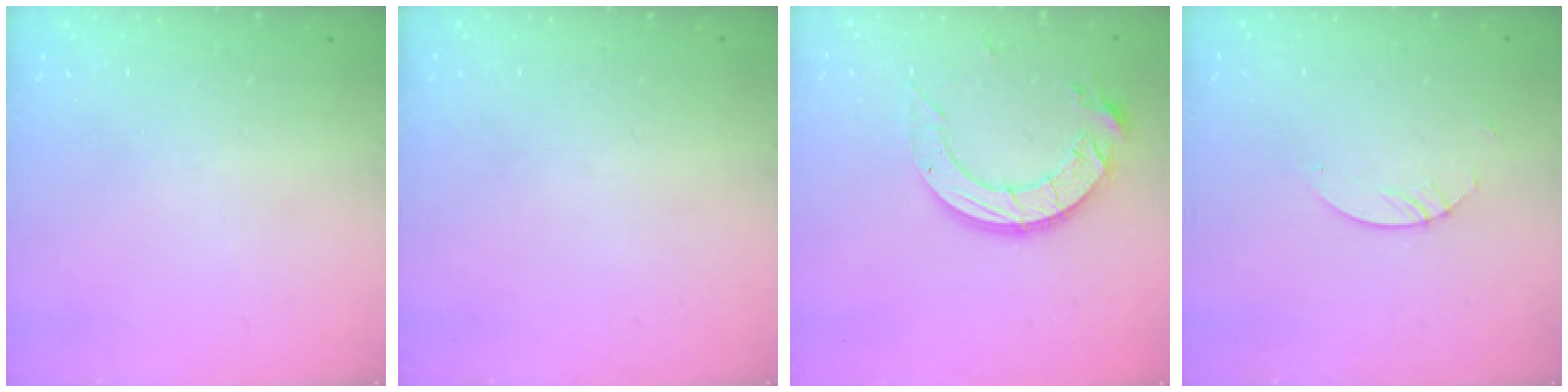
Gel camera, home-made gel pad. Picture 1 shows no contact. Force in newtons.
{"total": 0.0}
{"total": 12.9, "press": 12.8, "slide": 1.4}
{"total": 2.4, "press": 2.4, "slide": 0.2}